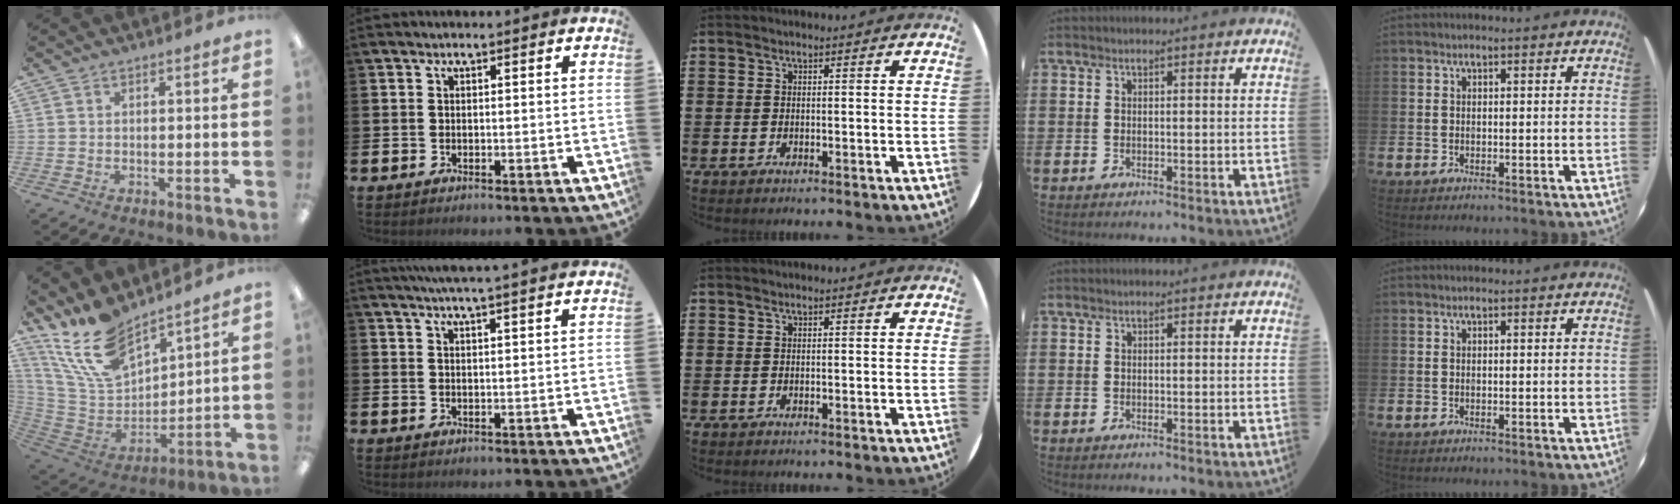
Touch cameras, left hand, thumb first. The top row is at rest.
{"thumb": {"total": 17.8, "force": [13.7, 7.5, 8.6], "torque": [-0.201, -0.074, 0.254]}, "index": {"total": 3.9, "force": [3.7, -0.9, 0.8], "torque": [-0.021, -0.015, 0.067]}}